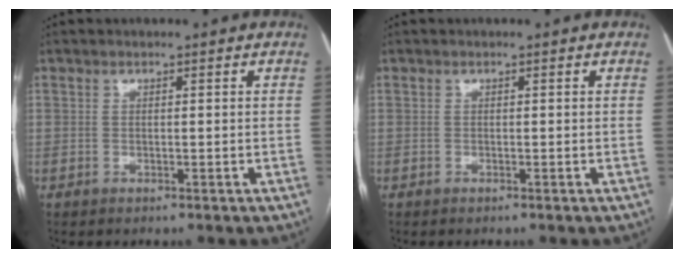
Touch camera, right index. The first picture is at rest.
{"total": 0.0}